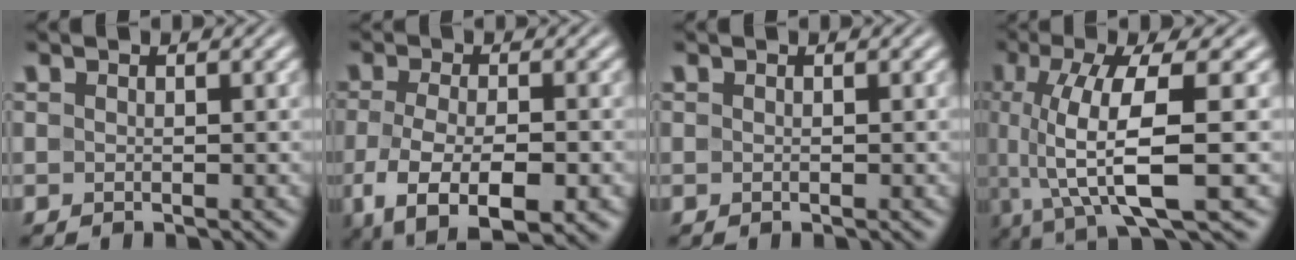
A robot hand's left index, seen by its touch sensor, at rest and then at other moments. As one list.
[{"total": 7.7, "force": [-3.3, 3.4, 6.1], "torque": [-0.121, -0.021, -0.049]}, {"total": 0.0}, {"total": 9.0, "force": [-0.1, 2.4, 8.7], "torque": [-0.164, -0.003, 0.004]}]